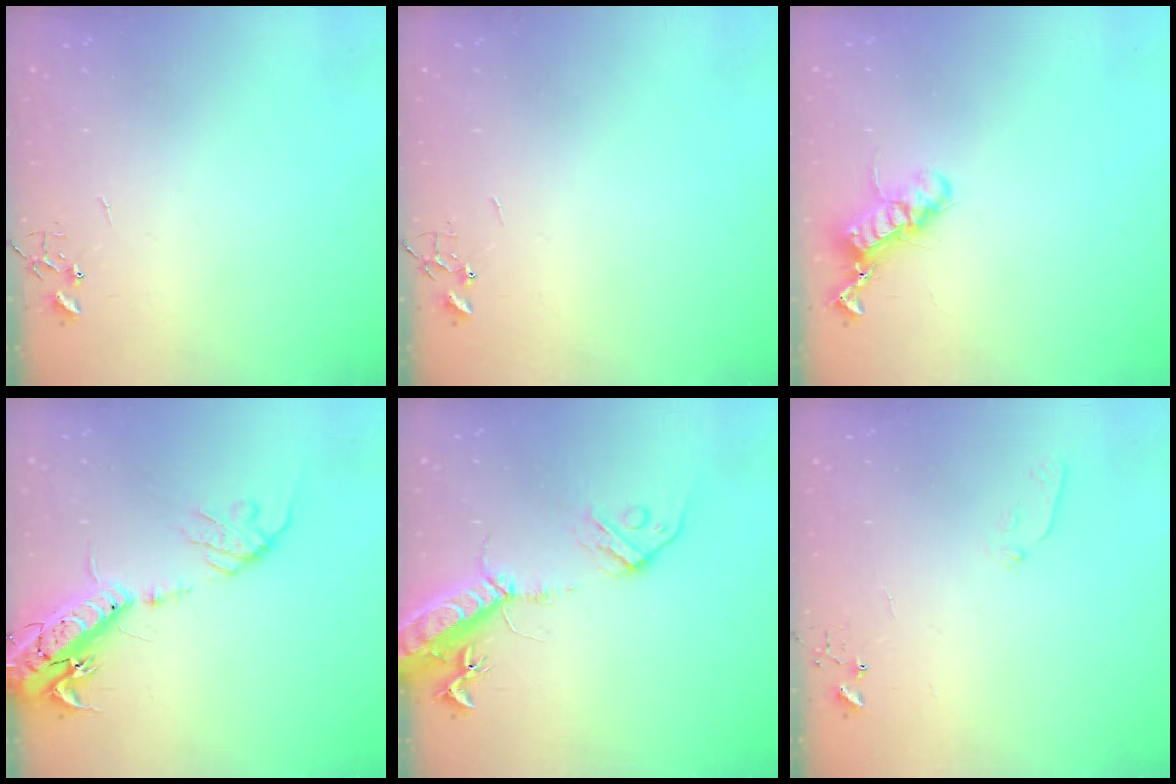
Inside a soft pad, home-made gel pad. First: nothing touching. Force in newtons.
{"total": 0.0}
{"total": 12.8, "press": 12.8, "slide": 0.8}
{"total": 18.1, "press": 17.7, "slide": 3.8}
{"total": 16.9, "press": 16.5, "slide": 3.8}
{"total": 4.8, "press": 4.7, "slide": 1.0}